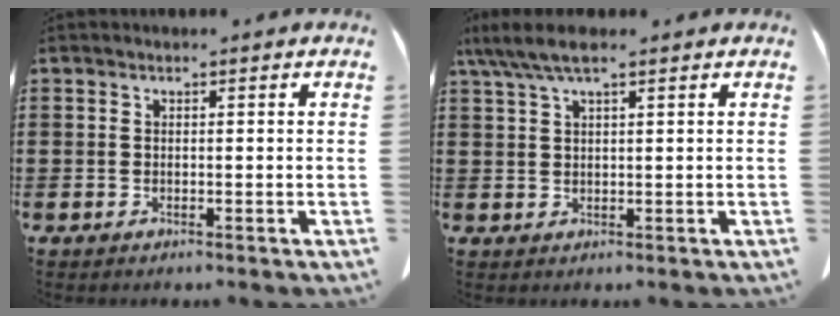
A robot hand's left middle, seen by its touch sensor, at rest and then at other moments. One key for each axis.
{"total": 4.9, "fx": 3.1, "fy": 0.8, "fz": 3.7, "tx": -0.076, "ty": -0.004, "tz": 0.058}